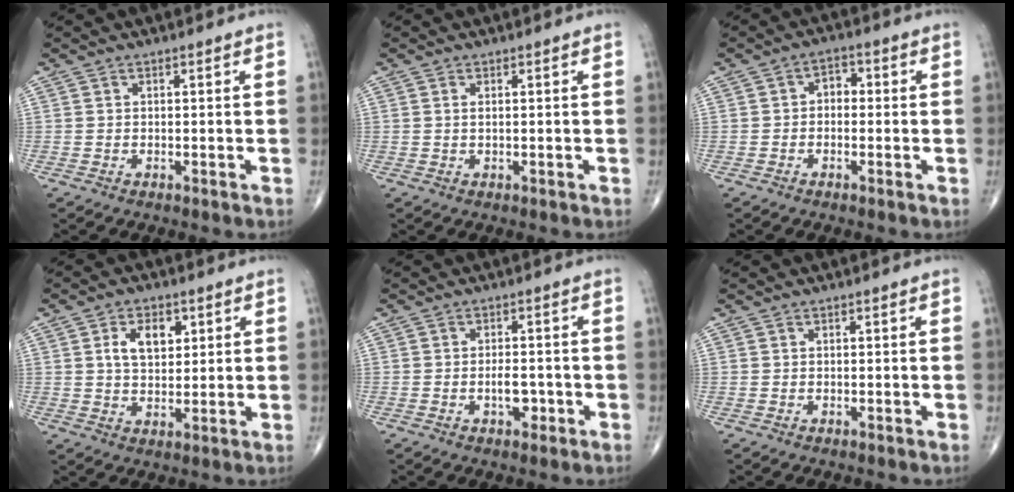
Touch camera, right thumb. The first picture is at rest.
{"total": 0.8, "force": [0.3, 0.2, 0.7], "torque": [-0.019, 0.003, 0.006]}
{"total": 3.2, "force": [-0.2, 2.4, 2.2], "torque": [-0.015, 0.014, -0.014]}
{"total": 6.9, "force": [2.1, 4.4, 4.9], "torque": [-0.062, -0.005, 0.034]}
{"total": 3.0, "force": [-1.0, 1.6, 2.3], "torque": [-0.028, 0.007, -0.015]}
{"total": 0.0}